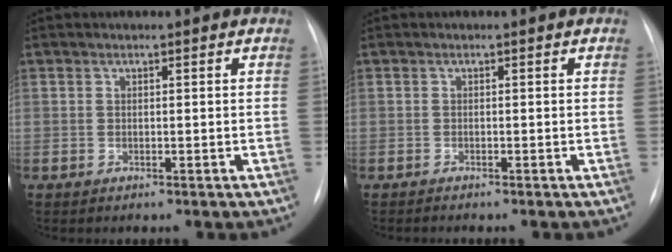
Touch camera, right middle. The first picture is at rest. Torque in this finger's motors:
{"motor_torque": [0.35, -0.34, 0.05, 0.02]}